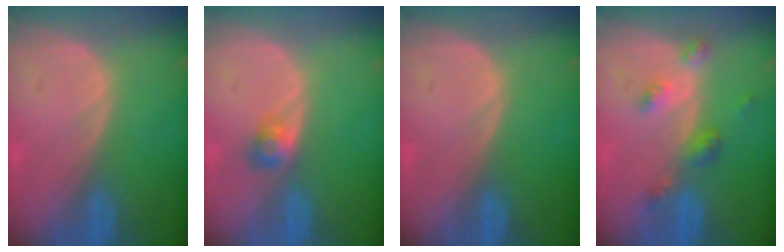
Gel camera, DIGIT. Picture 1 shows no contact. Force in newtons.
{"total": 2.4, "press": 2.3, "slide": 0.9}
{"total": 0.0}
{"total": 4.5, "press": 4.0, "slide": 2.0}